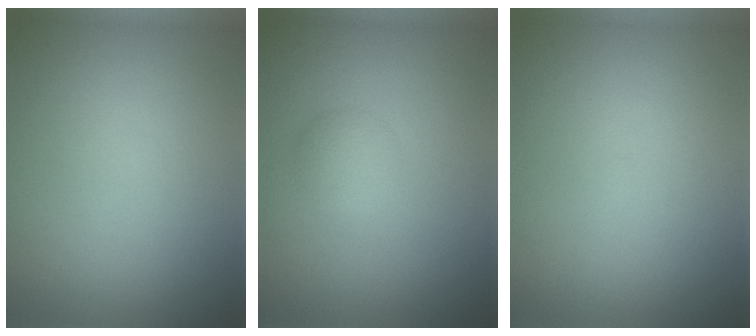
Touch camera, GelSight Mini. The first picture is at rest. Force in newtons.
{"total": 1.7, "press": 1.7, "slide": 0.0}
{"total": 0.0}